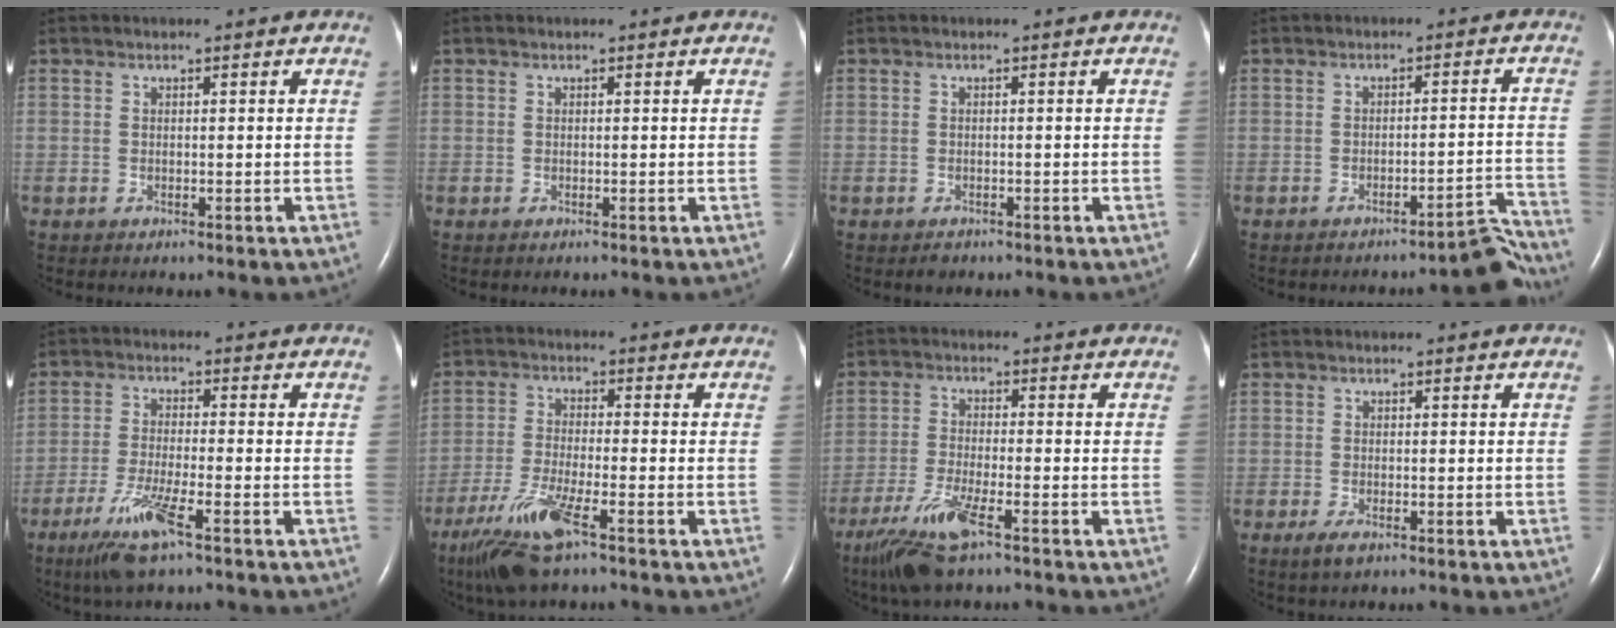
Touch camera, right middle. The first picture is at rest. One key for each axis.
{"total": 0.0}
{"total": 0.9, "fx": -0.7, "fy": 0.4, "fz": 0.2, "tx": -0.007, "ty": -0.001, "tz": -0.009}
{"total": 5.7, "fx": -5.5, "fy": 0.1, "fz": 1.6, "tx": 0.013, "ty": 0.032, "tz": -0.073}
{"total": 7.8, "fx": -4.7, "fy": 0.2, "fz": 6.2, "tx": -0.134, "ty": -0.020, "tz": -0.088}
{"total": 9.3, "fx": -5.9, "fy": 0.9, "fz": 7.2, "tx": -0.158, "ty": -0.027, "tz": -0.110}
{"total": 8.3, "fx": -5.4, "fy": 1.0, "fz": 6.2, "tx": -0.138, "ty": -0.023, "tz": -0.100}
{"total": 2.1, "fx": -1.3, "fy": 0.7, "fz": 1.6, "tx": -0.040, "ty": -0.005, "tz": -0.023}